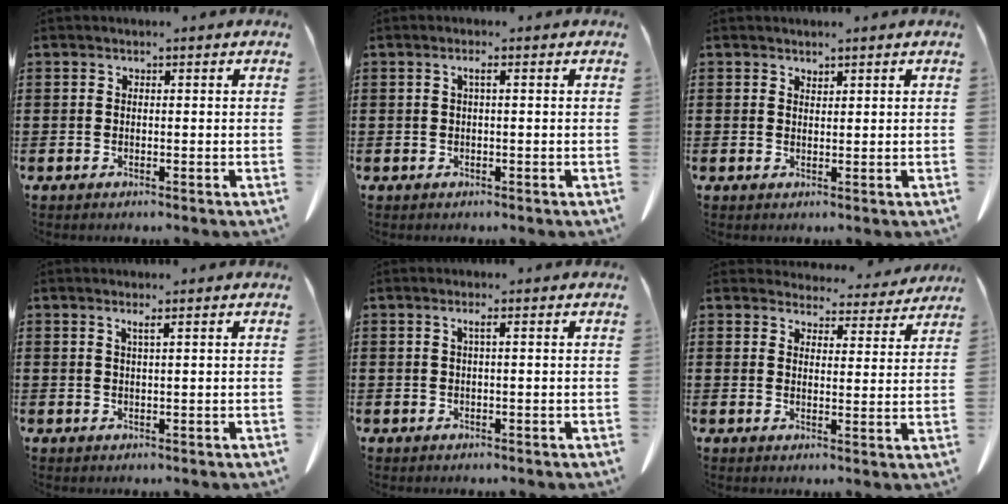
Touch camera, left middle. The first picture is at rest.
{"total": 1.3, "force": [0.1, 0.2, 1.3], "torque": [-0.023, 0.002, 0.000]}
{"total": 1.1, "force": [1.1, 0.2, 0.0], "torque": [-0.002, -0.001, 0.021]}
{"total": 1.1, "force": [0.5, -0.1, 1.0], "torque": [-0.020, -0.002, 0.009]}
{"total": 1.2, "force": [0.3, 0.0, 1.2], "torque": [-0.023, 0.002, 0.003]}
{"total": 4.6, "force": [4.5, 0.6, 0.6], "torque": [-0.021, -0.022, 0.080]}